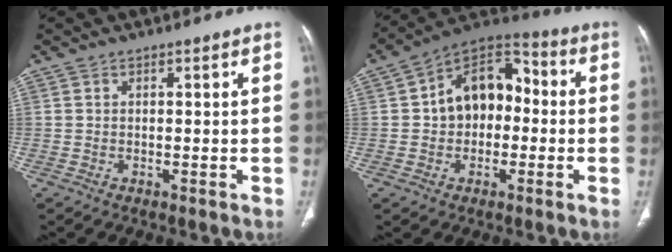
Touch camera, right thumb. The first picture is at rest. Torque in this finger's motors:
{"motor_torque": [-0.33, 0.54, 0.88, 0.12, 0.17]}